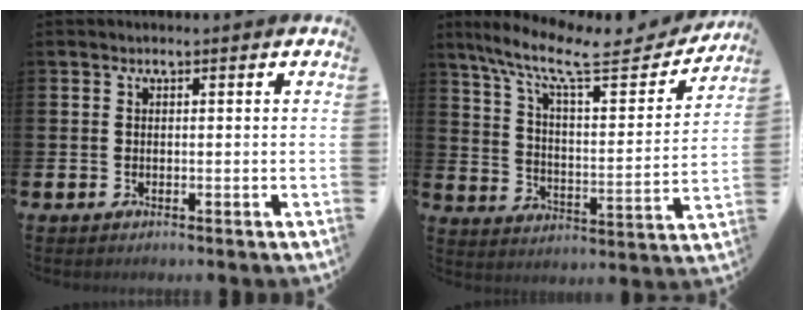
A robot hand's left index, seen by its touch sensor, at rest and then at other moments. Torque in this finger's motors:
{"motor_torque": [0.81, -1.32, 0.56, 0.19]}